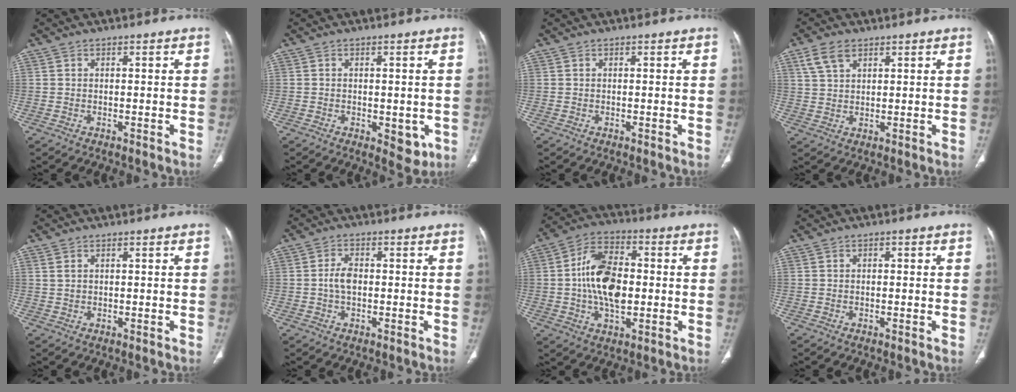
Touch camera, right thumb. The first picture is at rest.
{"total": 4.9, "force": [-1.3, 2.6, 3.9], "torque": [-0.027, -0.006, -0.008]}
{"total": 0.0}
{"total": 5.1, "force": [2.9, 2.9, 3.1], "torque": [-0.056, -0.003, 0.063]}
{"total": 1.2, "force": [0.6, 0.8, 0.7], "torque": [-0.016, 0.002, 0.017]}
{"total": 3.5, "force": [-0.2, 2.1, 2.8], "torque": [-0.055, 0.008, -0.009]}
{"total": 13.9, "force": [-0.1, 8.2, 11.2], "torque": [-0.190, 0.017, -0.004]}
{"total": 0.6, "force": [0.1, 0.4, 0.4], "torque": [-0.004, 0.002, -0.001]}